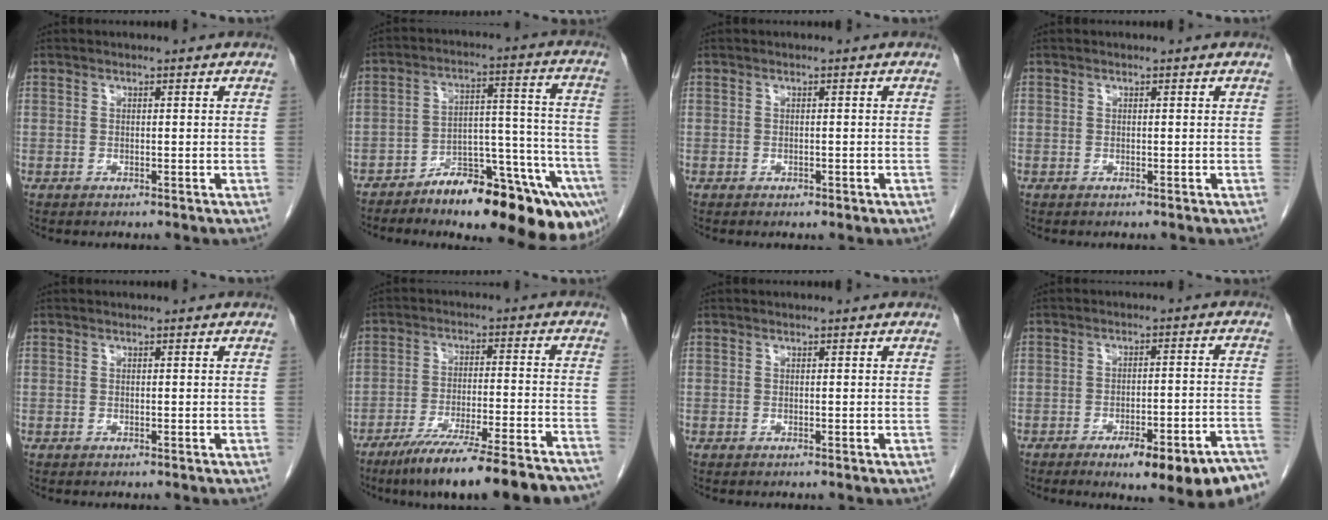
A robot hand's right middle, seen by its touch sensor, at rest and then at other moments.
{"total": 19.6, "force": [-14.5, 4.9, 12.3], "torque": [-0.086, 0.049, -0.210]}
{"total": 0.7, "force": [-0.3, 0.4, 0.4], "torque": [-0.005, 0.001, 0.000]}
{"total": 0.0}
{"total": 0.0}
{"total": 19.4, "force": [-16.0, 0.9, 10.9], "torque": [-0.125, -0.020, -0.239]}
{"total": 0.0}
{"total": 14.9, "force": [-10.5, 2.8, 10.2], "torque": [-0.071, 0.027, -0.141]}